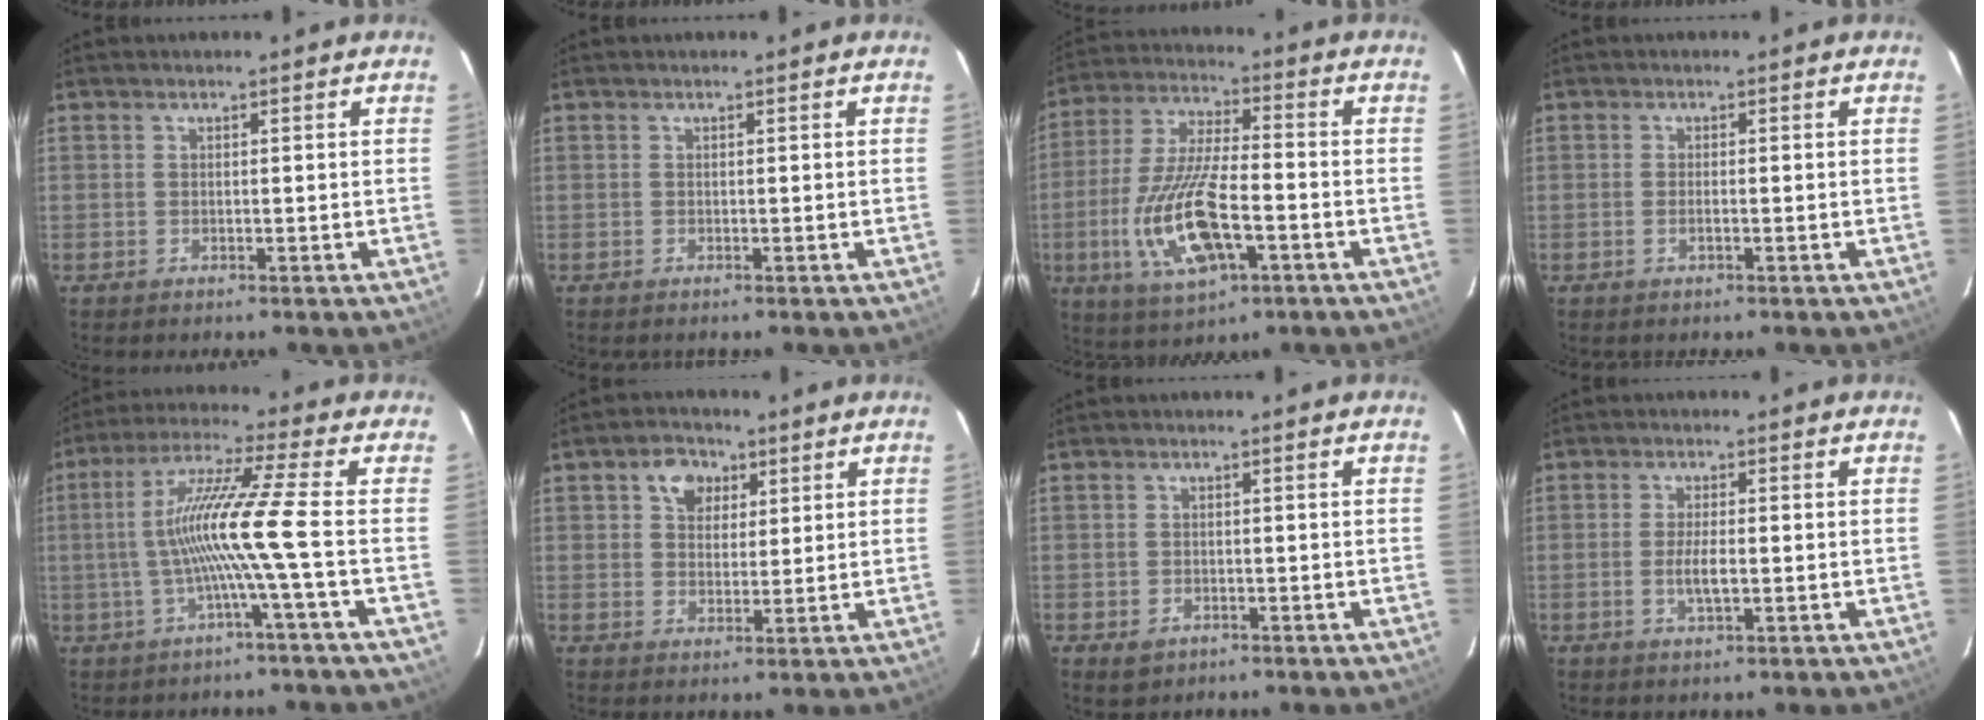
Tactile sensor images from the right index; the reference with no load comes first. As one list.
[{"total": 0.0}, {"total": 16.4, "force": [-5.2, 5.9, 14.4], "torque": [-0.308, -0.012, -0.091]}, {"total": 1.2, "force": [-0.5, 0.4, 1.1], "torque": [-0.023, 0.001, -0.009]}, {"total": 11.1, "force": [-2.0, -2.6, 10.6], "torque": [-0.196, 0.002, -0.035]}, {"total": 5.6, "force": [2.5, 4.4, 2.5], "torque": [-0.034, 0.014, 0.044]}, {"total": 2.7, "force": [-1.4, 2.1, 1.0], "torque": [-0.021, -0.002, -0.016]}, {"total": 3.7, "force": [-0.7, 1.0, 3.5], "torque": [-0.070, -0.003, -0.013]}]